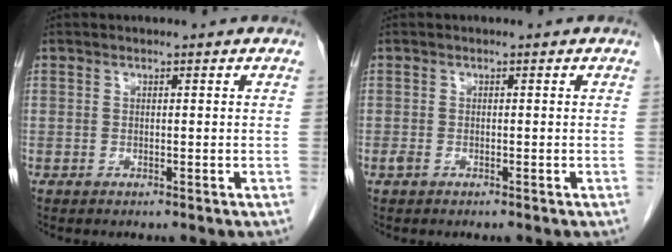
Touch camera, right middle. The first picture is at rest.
{"total": 1.1, "force": [-0.6, 0.5, 0.8], "torque": [-0.020, -0.002, -0.005]}